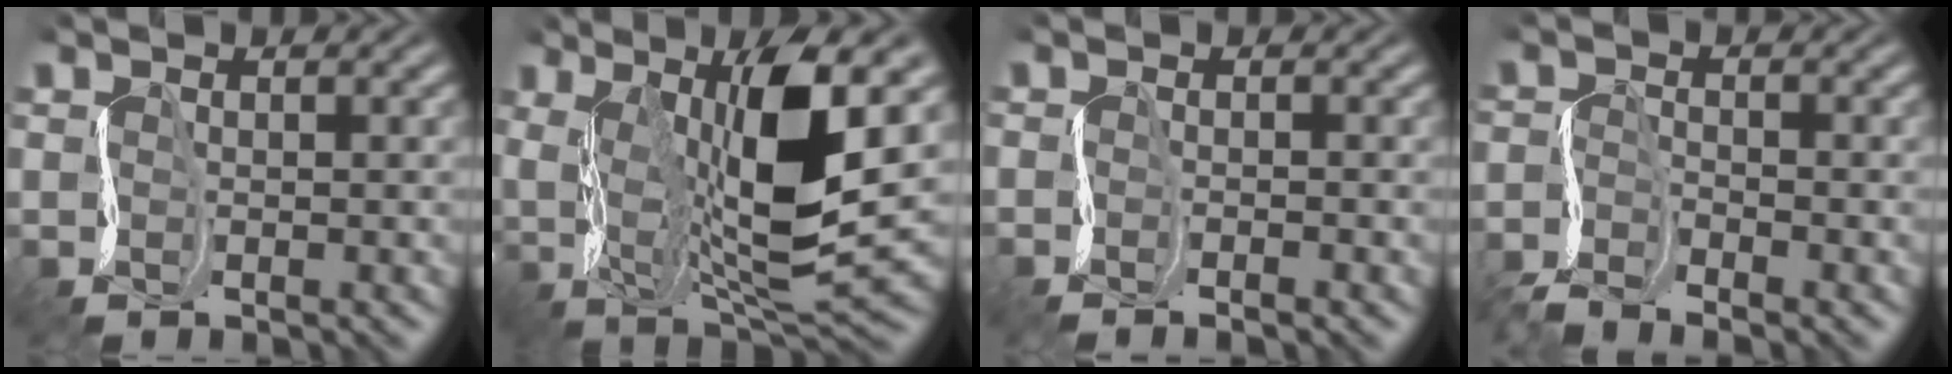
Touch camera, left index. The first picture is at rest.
{"total": 10.8, "force": [1.7, 2.8, 10.3], "torque": [-0.184, -0.005, 0.031]}
{"total": 1.3, "force": [-1.2, -0.3, 0.4], "torque": [-0.005, -0.004, -0.032]}
{"total": 3.3, "force": [-3.2, 0.4, 1.0], "torque": [-0.025, -0.003, -0.074]}